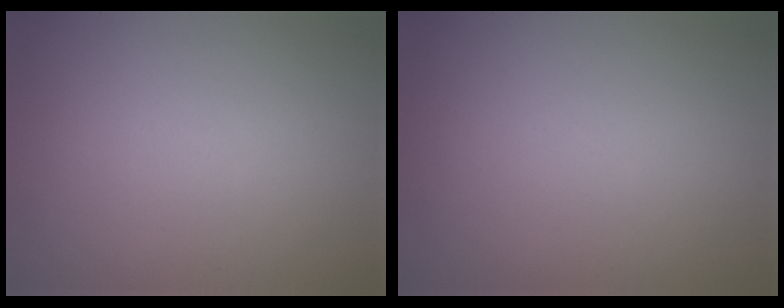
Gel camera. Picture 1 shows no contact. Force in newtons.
{"total": 0.0}